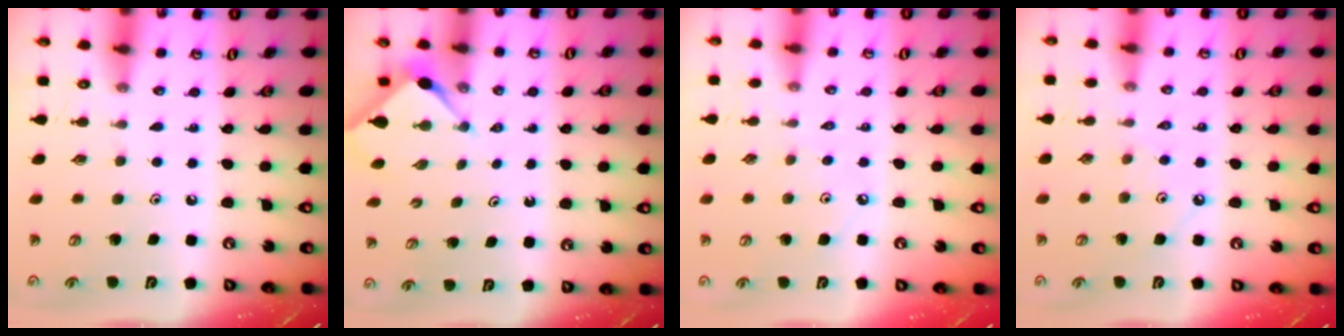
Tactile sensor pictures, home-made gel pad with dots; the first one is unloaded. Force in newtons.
{"total": 2.9, "press": 2.8, "slide": 0.5}
{"total": 1.7, "press": 1.6, "slide": 0.3}
{"total": 4.4, "press": 4.3, "slide": 0.6}